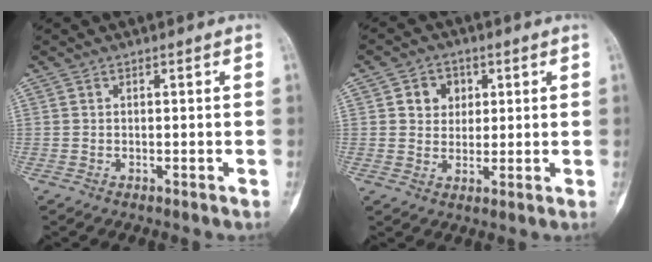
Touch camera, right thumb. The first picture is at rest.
{"total": 5.4, "force": [1.7, 4.6, 2.2], "torque": [-0.006, -0.002, 0.024]}